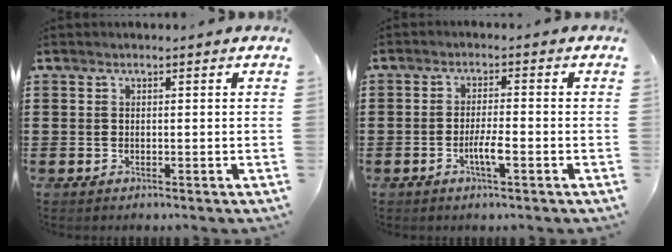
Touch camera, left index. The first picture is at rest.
{"total": 3.6, "force": [-1.4, 0.6, 3.3], "torque": [-0.063, 0.000, -0.027]}